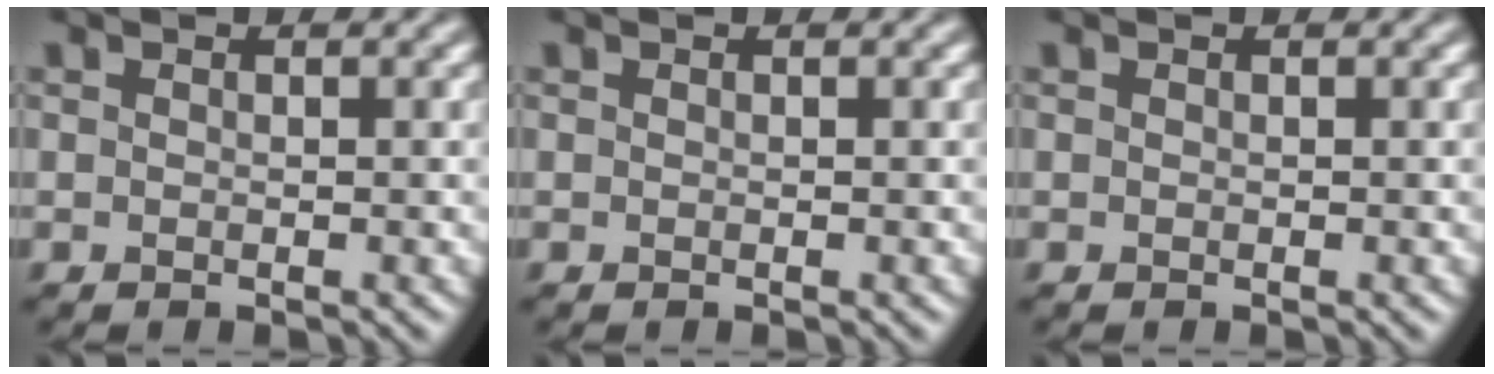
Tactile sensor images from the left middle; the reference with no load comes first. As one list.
[{"total": 0.0}, {"total": 0.0}]